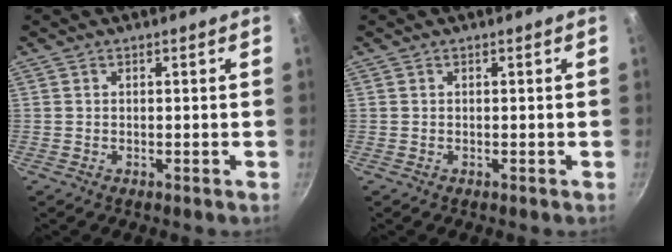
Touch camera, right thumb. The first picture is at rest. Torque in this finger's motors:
{"motor_torque": [0.21, 0.21, -0.30, 0.30, 0.00]}